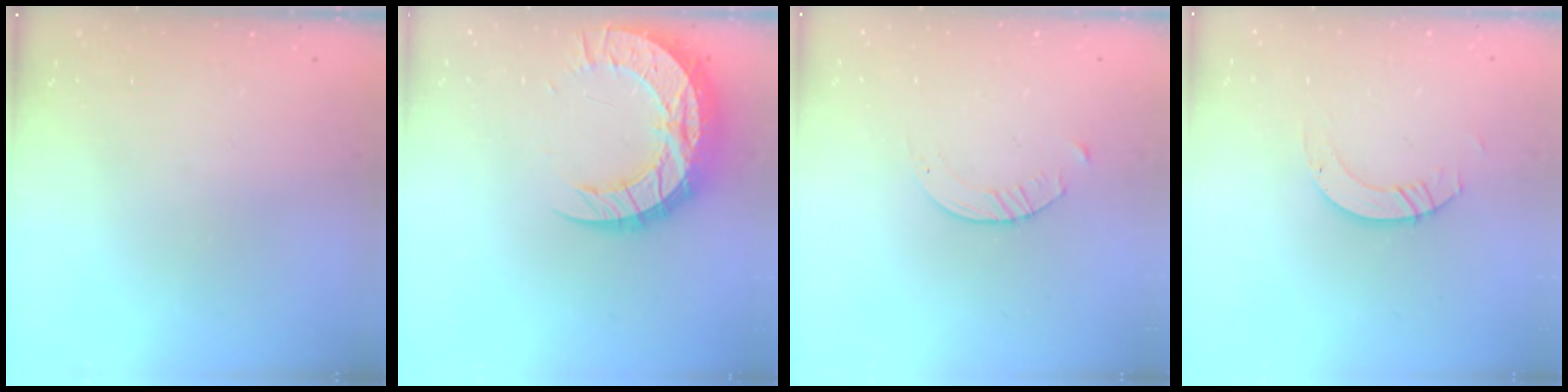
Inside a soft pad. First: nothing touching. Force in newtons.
{"total": 17.5, "press": 17.4, "slide": 1.4}
{"total": 2.8, "press": 2.7, "slide": 0.3}
{"total": 4.4, "press": 4.4, "slide": 0.0}